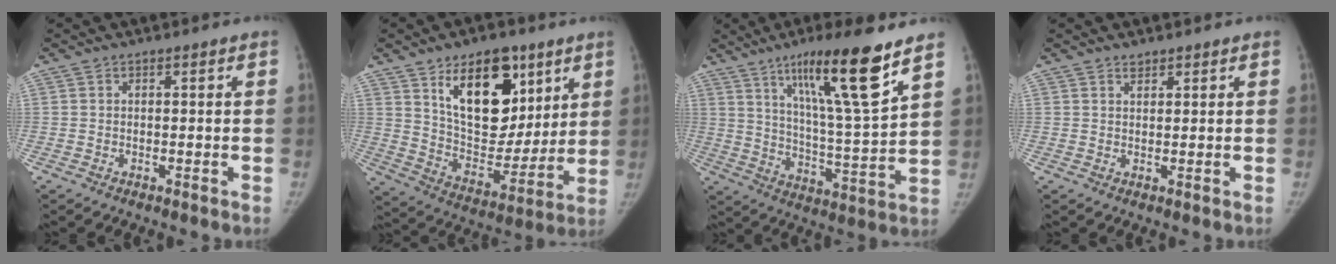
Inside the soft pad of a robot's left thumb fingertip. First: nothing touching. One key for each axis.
{"total": 20.0, "fx": 9.9, "fy": 11.7, "fz": 12.9, "tx": -0.133, "ty": -0.060, "tz": 0.169}
{"total": 18.2, "fx": 11.0, "fy": 1.7, "fz": 14.4, "tx": -0.223, "ty": -0.062, "tz": 0.185}
{"total": 1.3, "fx": 1.1, "fy": 0.6, "fz": 0.3, "tx": 0.006, "ty": -0.008, "tz": 0.015}